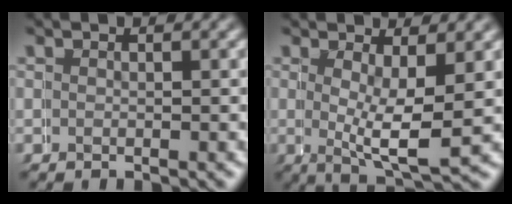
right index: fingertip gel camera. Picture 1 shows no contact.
{"total": 4.9, "force": [0.8, 1.1, 4.7], "torque": [-0.077, -0.012, 0.021]}